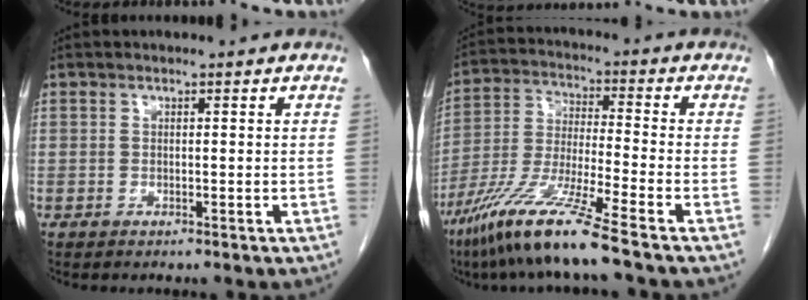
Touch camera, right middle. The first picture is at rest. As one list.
[{"total": 12.3, "force": [-8.6, -1.3, 8.8], "torque": [-0.180, -0.037, -0.165]}]